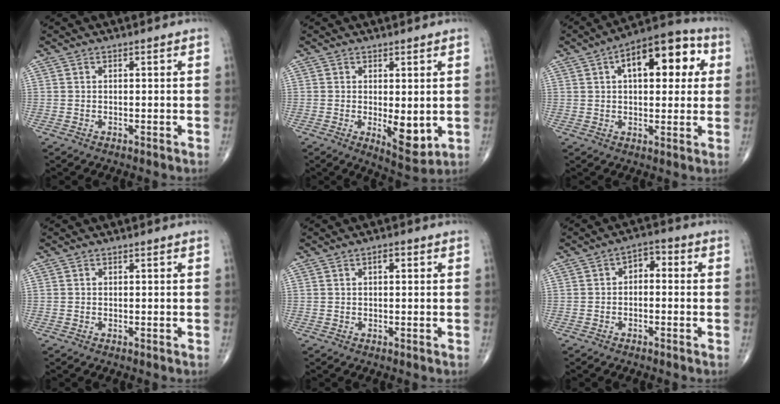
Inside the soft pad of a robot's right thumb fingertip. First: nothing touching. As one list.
[{"total": 6.6, "force": [-0.6, 2.7, 6.0], "torque": [-0.076, -0.019, 0.001]}, {"total": 15.9, "force": [4.7, 7.8, 13.0], "torque": [-0.146, 0.022, 0.061]}, {"total": 0.0}, {"total": 1.6, "force": [0.5, 0.7, 1.3], "torque": [-0.019, 0.004, 0.006]}, {"total": 3.9, "force": [-0.1, 2.5, 3.0], "torque": [-0.030, 0.022, -0.015]}]